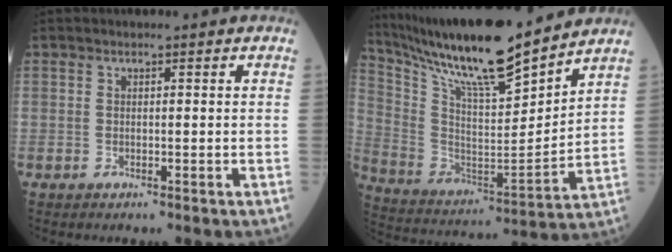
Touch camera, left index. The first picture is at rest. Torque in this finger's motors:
{"motor_torque": [0.46, -0.72, 0.36, 0.09]}